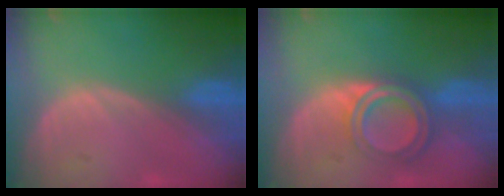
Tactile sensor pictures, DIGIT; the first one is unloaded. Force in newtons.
{"total": 6.2, "press": 5.3, "slide": 3.3}